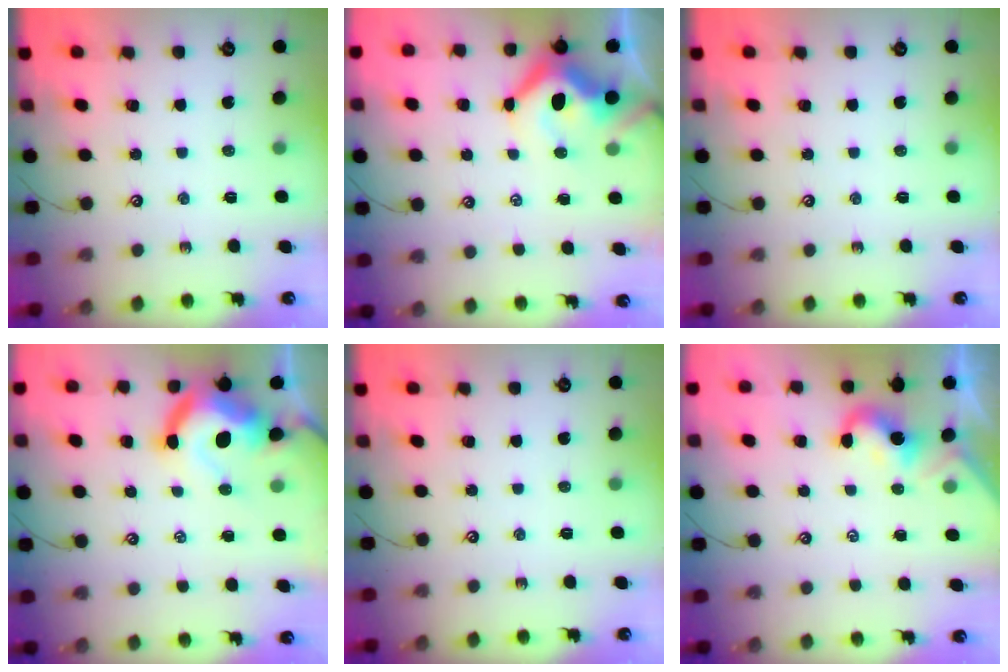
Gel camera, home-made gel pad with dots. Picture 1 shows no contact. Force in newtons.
{"total": 10.5, "press": 10.4, "slide": 1.8}
{"total": 0.0}
{"total": 10.8, "press": 10.6, "slide": 2.2}
{"total": 0.0}
{"total": 0.0}